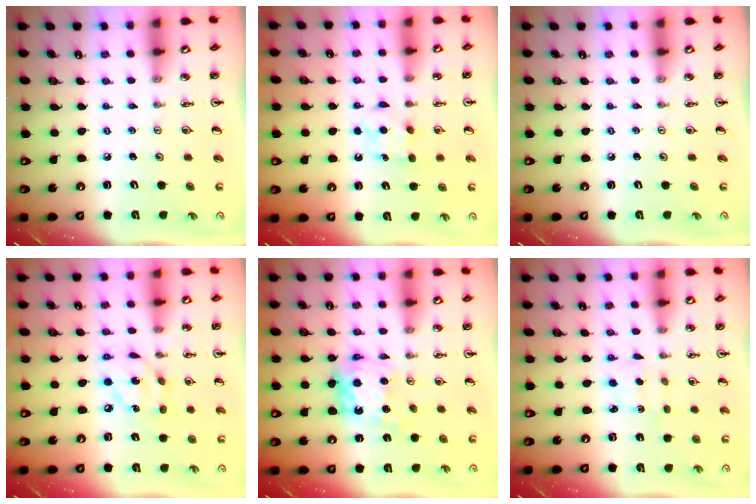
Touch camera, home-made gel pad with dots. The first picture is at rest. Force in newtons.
{"total": 6.2, "press": 6.1, "slide": 0.9}
{"total": 0.0}
{"total": 10.4, "press": 10.4, "slide": 0.6}
{"total": 9.3, "press": 9.3, "slide": 0.4}
{"total": 1.7, "press": 1.5, "slide": 0.7}